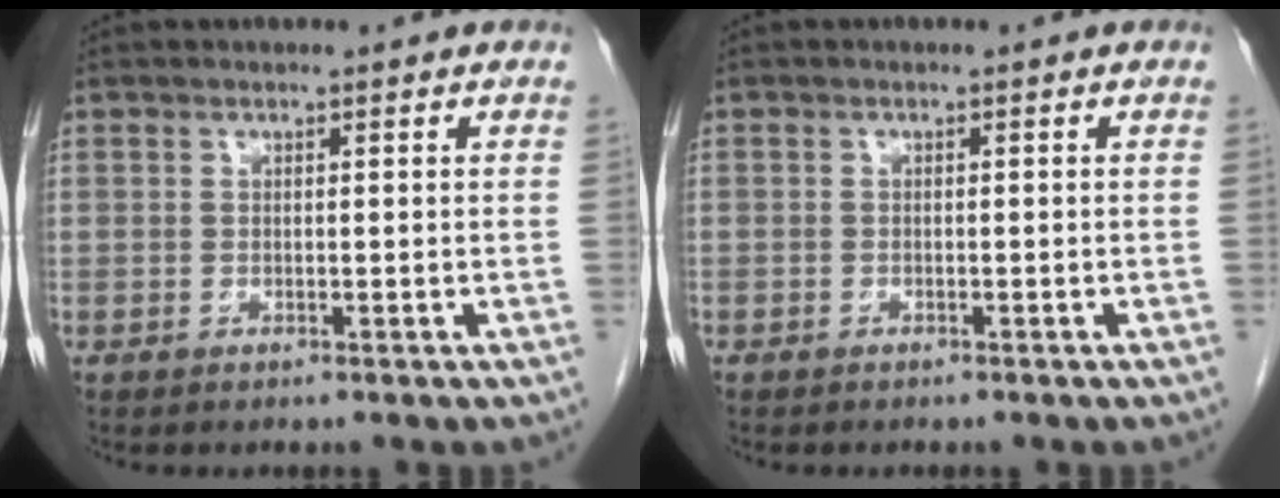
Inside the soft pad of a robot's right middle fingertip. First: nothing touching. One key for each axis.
{"total": 0.5, "fx": -0.4, "fy": 0.3, "fz": 0.1, "tx": -0.009, "ty": 0.002, "tz": -0.009}